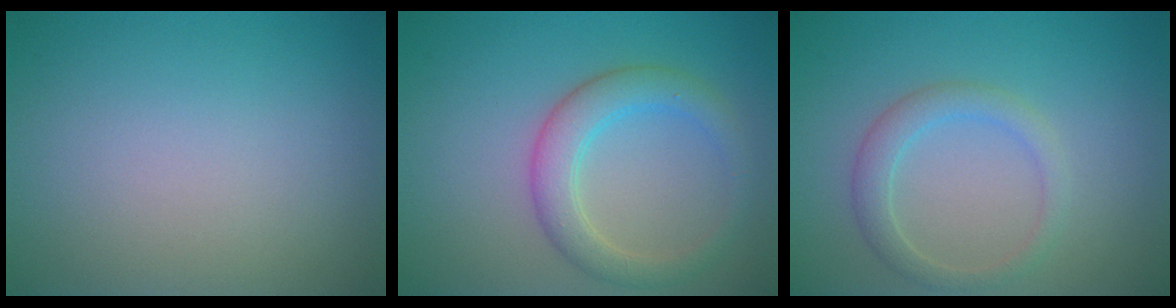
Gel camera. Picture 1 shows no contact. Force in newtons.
{"total": 3.7, "press": 3.7, "slide": 0.2}
{"total": 2.4, "press": 2.4, "slide": 0.1}